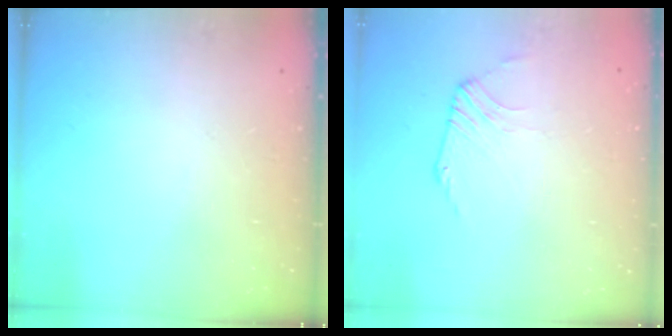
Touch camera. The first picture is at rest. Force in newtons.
{"total": 2.4, "press": 2.4, "slide": 0.5}